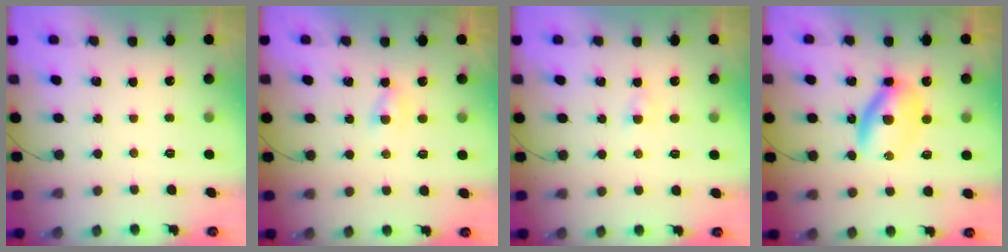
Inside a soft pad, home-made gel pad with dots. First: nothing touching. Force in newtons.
{"total": 1.3, "press": 1.1, "slide": 0.8}
{"total": 1.5, "press": 1.4, "slide": 0.6}
{"total": 6.9, "press": 6.9, "slide": 0.5}